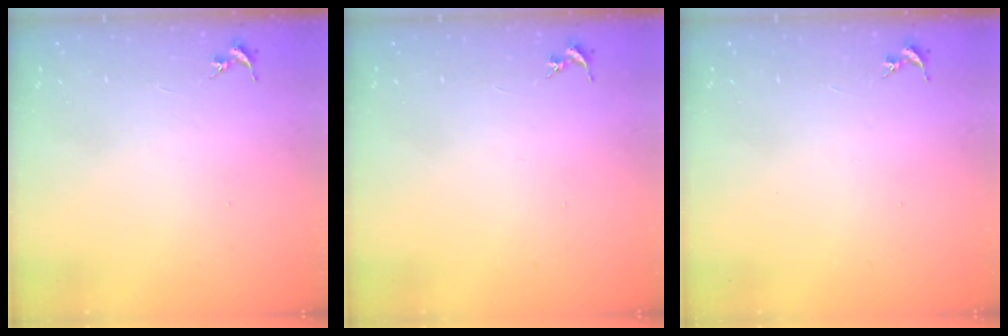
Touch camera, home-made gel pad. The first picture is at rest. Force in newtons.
{"total": 0.0}
{"total": 0.0}